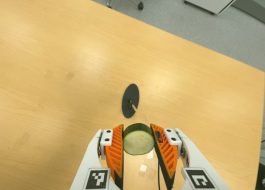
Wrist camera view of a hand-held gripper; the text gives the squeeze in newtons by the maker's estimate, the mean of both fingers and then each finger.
{"total": 12.3, "left": 11.2, "right": 13.5}